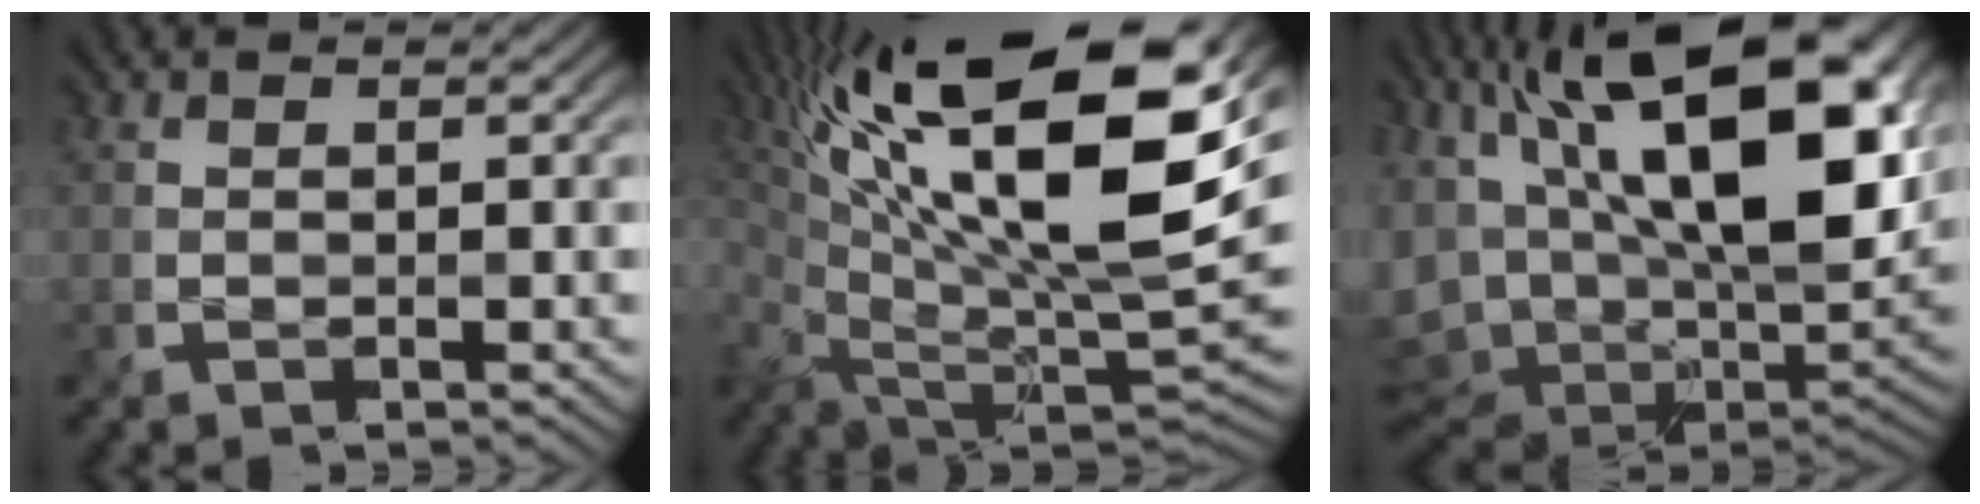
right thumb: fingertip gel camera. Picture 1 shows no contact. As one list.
[{"total": 20.4, "force": [6.2, 8.1, 17.7], "torque": [-0.312, 0.029, 0.102]}, {"total": 20.5, "force": [7.1, 8.3, 17.4], "torque": [-0.310, 0.036, 0.113]}]